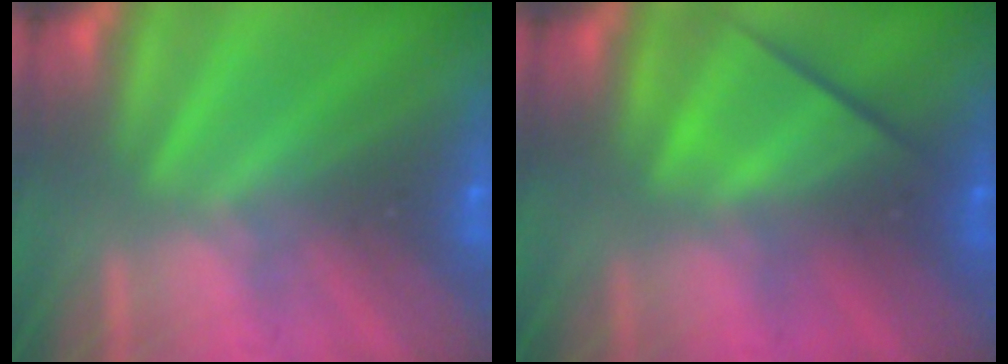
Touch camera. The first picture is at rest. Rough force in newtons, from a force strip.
{"total": 2.5}